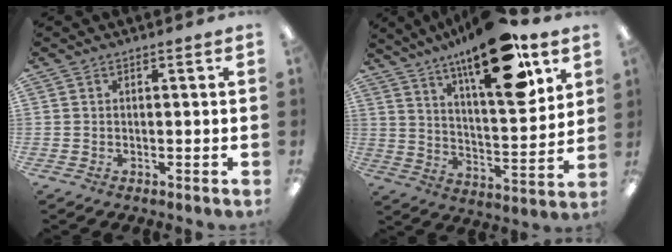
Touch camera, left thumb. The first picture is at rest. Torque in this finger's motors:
{"motor_torque": [0.44, 0.65, 1.44, -1.33, 0.16]}